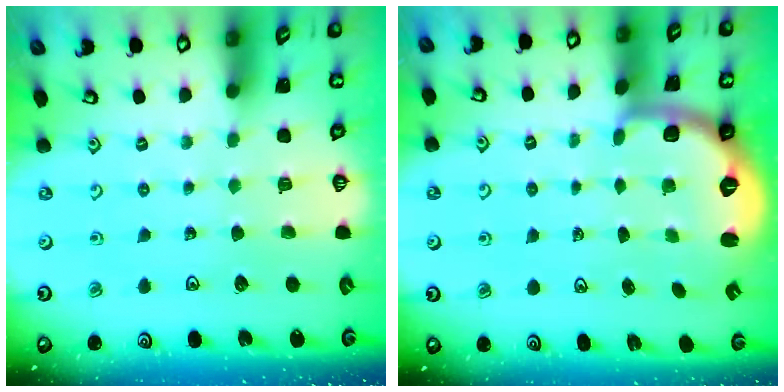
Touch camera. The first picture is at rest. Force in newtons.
{"total": 2.4, "press": 1.8, "slide": 1.6}